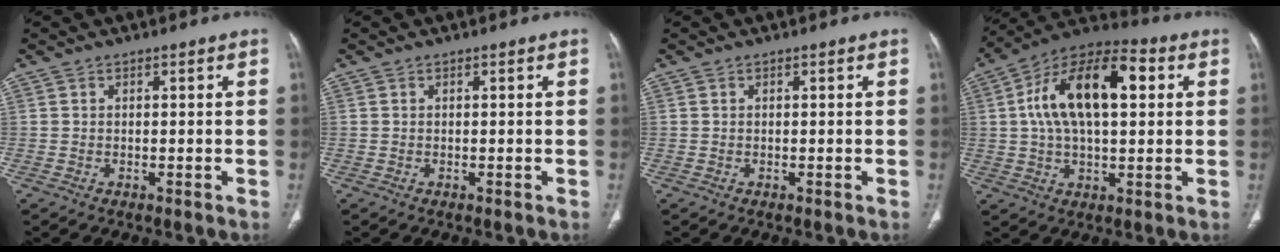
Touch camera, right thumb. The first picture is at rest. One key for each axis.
{"total": 0.0}
{"total": 0.0}
{"total": 19.0, "fx": 4.0, "fy": 9.5, "fz": 16.0, "tx": -0.261, "ty": 0.027, "tz": 0.058}